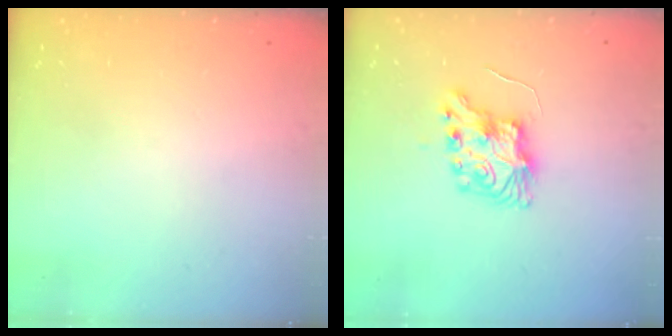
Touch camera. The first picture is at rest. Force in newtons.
{"total": 9.8, "press": 9.8, "slide": 0.9}